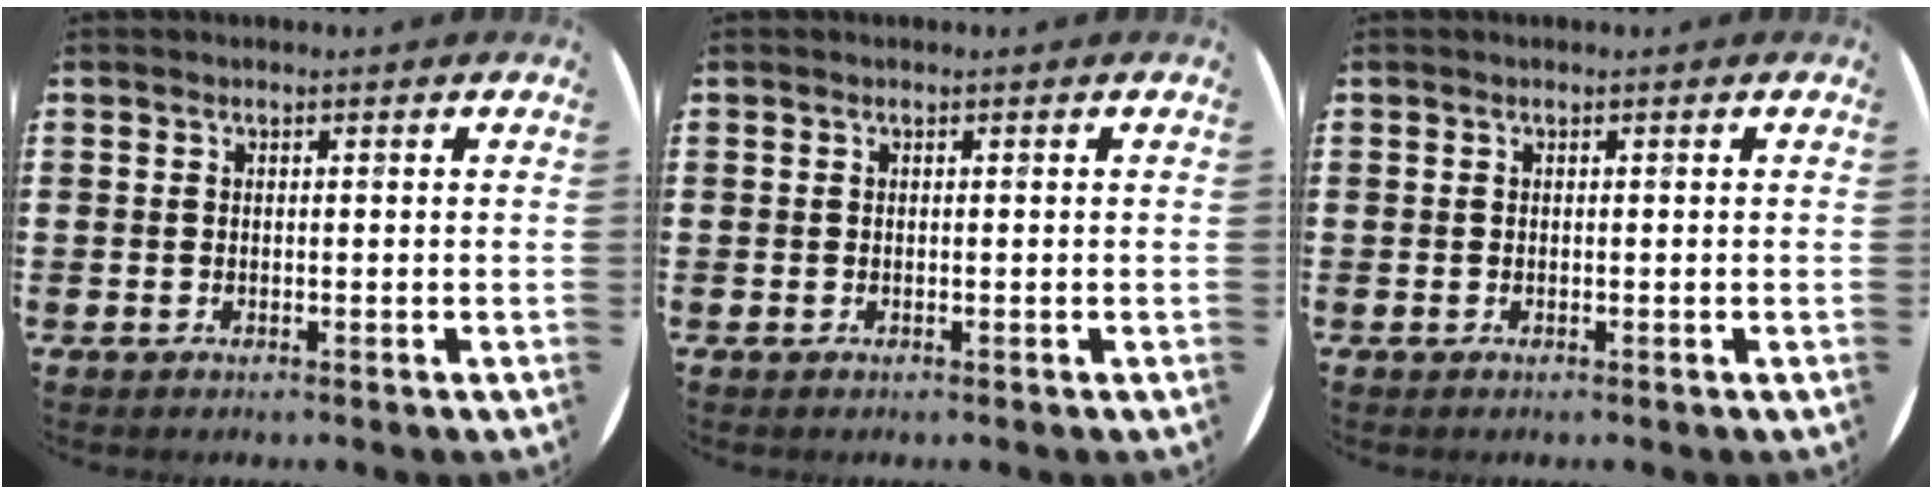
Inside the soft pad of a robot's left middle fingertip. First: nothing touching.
{"total": 0.0}
{"total": 0.0}